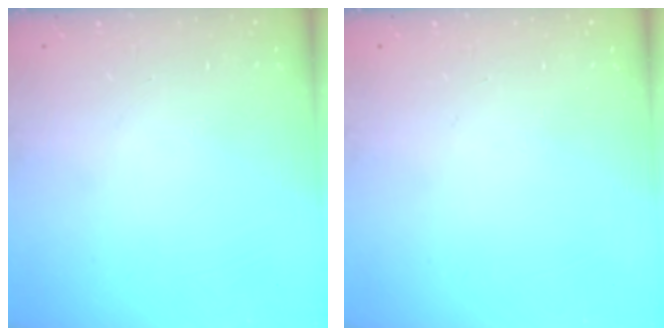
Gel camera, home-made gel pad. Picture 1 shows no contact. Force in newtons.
{"total": 0.0}